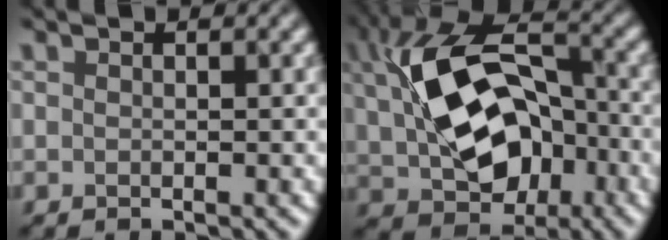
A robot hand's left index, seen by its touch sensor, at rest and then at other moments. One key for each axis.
{"total": 12.2, "fx": -0.1, "fy": 7.9, "fz": 9.2, "tx": -0.179, "ty": -0.003, "tz": 0.009}